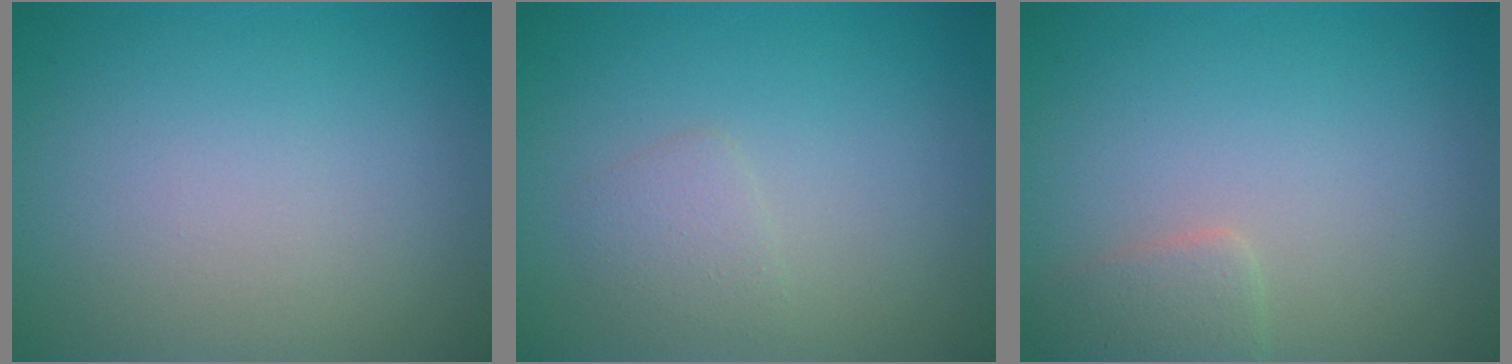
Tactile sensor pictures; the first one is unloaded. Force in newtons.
{"total": 1.4, "press": 1.4, "slide": 0.1}
{"total": 1.7, "press": 1.7, "slide": 0.1}